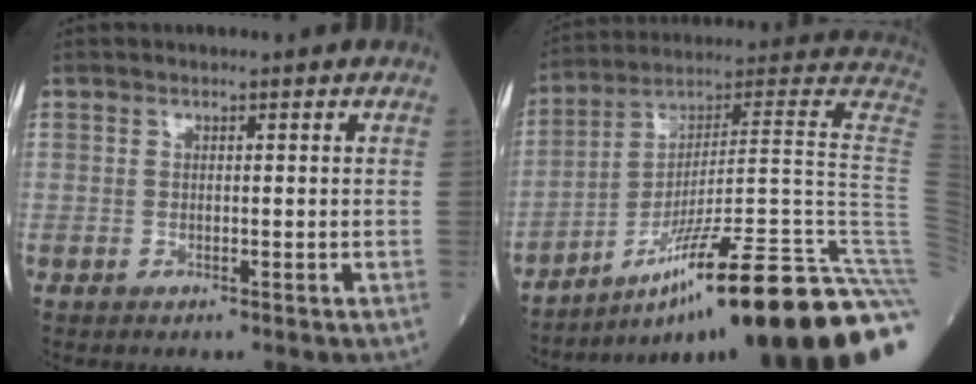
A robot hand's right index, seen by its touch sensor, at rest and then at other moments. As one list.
[{"total": 31.1, "force": [-17.8, -1.0, 25.4], "torque": [-0.211, 0.023, -0.276]}]